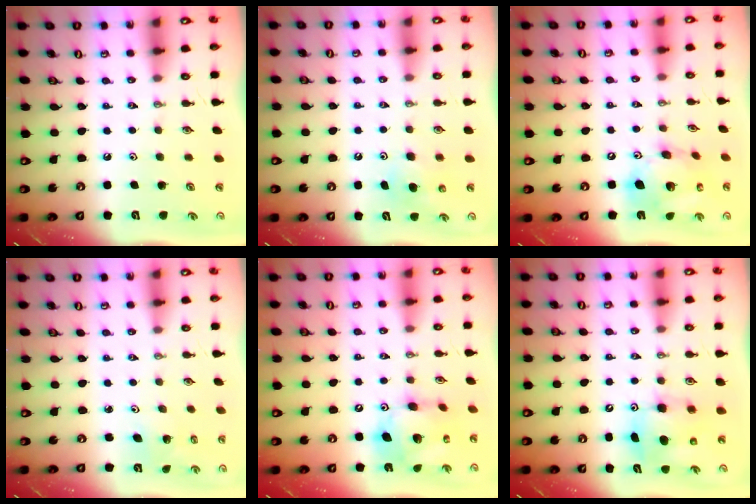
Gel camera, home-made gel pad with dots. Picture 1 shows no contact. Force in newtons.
{"total": 5.5, "press": 5.4, "slide": 1.1}
{"total": 17.9, "press": 17.6, "slide": 3.4}
{"total": 2.3, "press": 2.3, "slide": 0.2}
{"total": 14.5, "press": 14.5, "slide": 1.5}
{"total": 8.0, "press": 8.0, "slide": 0.7}